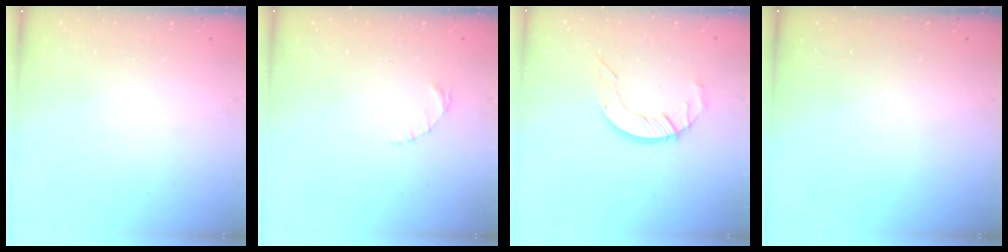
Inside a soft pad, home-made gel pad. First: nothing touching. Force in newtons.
{"total": 1.6, "press": 1.5, "slide": 0.3}
{"total": 8.7, "press": 8.6, "slide": 0.8}
{"total": 0.0}